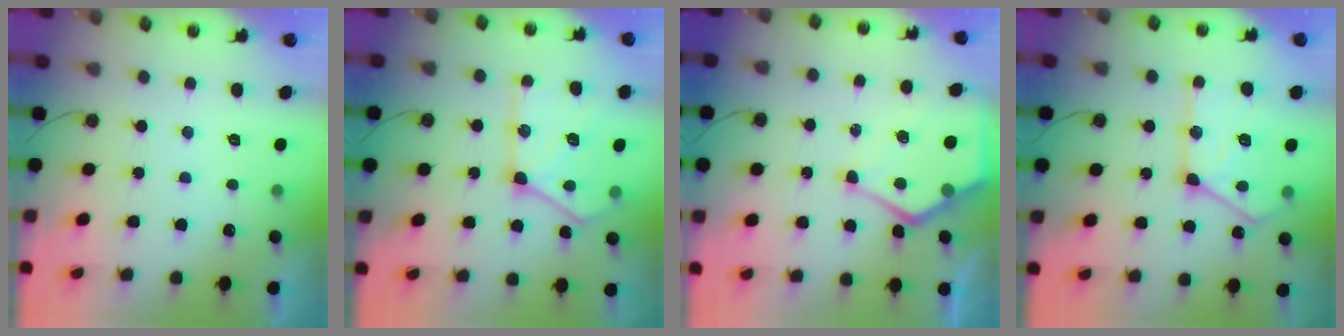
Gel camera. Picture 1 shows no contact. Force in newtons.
{"total": 17.4, "press": 17.3, "slide": 0.8}
{"total": 11.2, "press": 11.2, "slide": 1.2}
{"total": 17.5, "press": 17.5, "slide": 1.4}